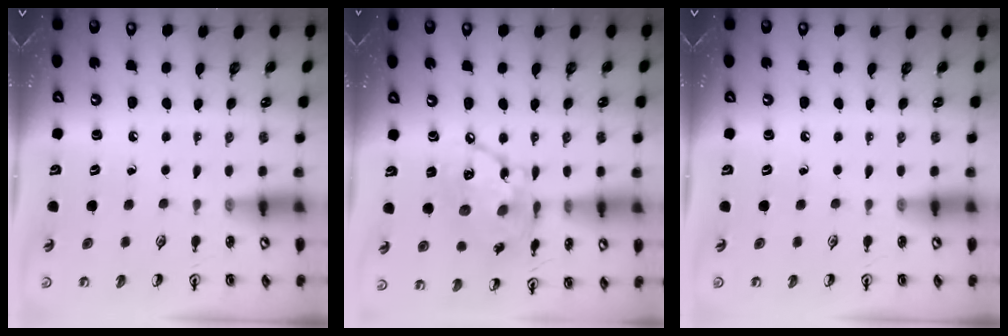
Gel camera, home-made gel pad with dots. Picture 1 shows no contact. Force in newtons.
{"total": 14.6, "press": 14.5, "slide": 1.4}
{"total": 0.0}